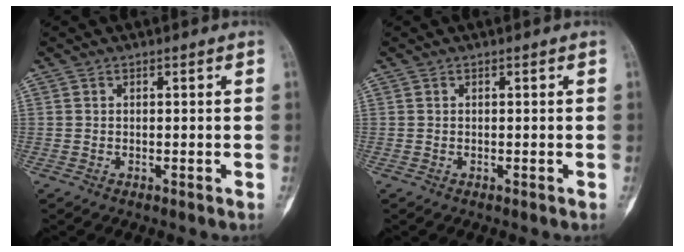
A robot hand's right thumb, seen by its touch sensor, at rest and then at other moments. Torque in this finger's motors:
{"motor_torque": [0.00, 0.00, 0.00, 0.00, 0.00]}